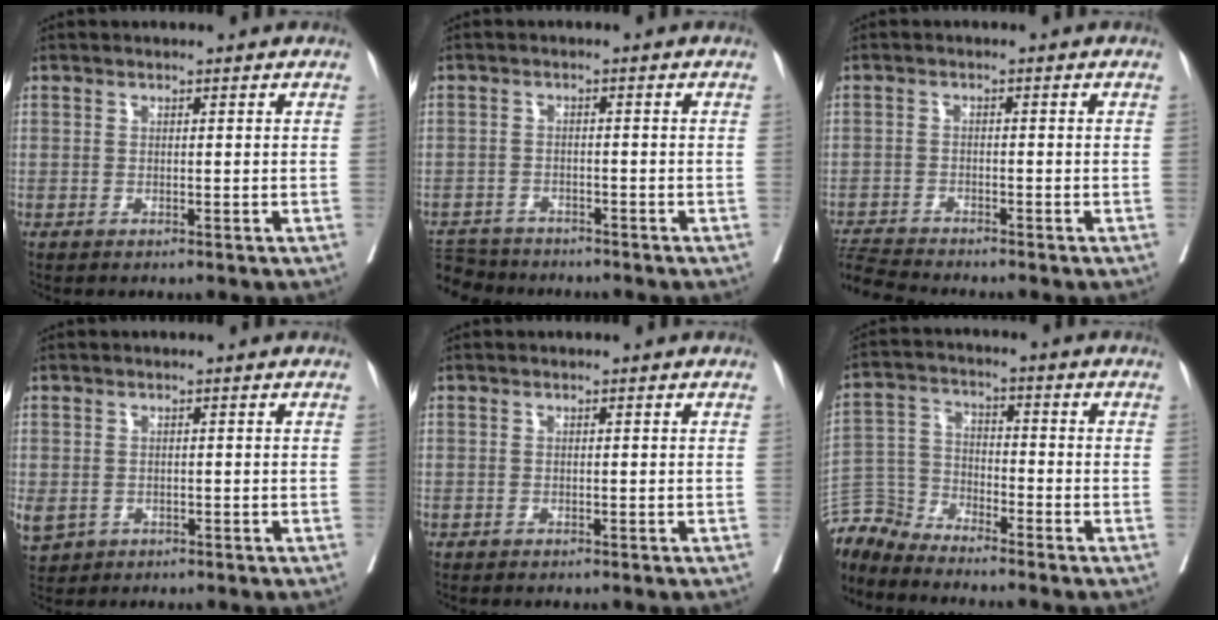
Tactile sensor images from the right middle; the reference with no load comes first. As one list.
[{"total": 6.6, "force": [-6.2, 2.1, 0.4], "torque": [-0.013, -0.003, -0.105]}, {"total": 4.7, "force": [-4.6, -0.8, 0.2], "torque": [-0.010, -0.015, -0.088]}, {"total": 5.6, "force": [-2.0, 4.8, 2.1], "torque": [-0.064, -0.007, -0.024]}, {"total": 0.0}, {"total": 6.2, "force": [-6.2, 0.2, -0.9], "torque": [0.009, 0.006, -0.125]}]